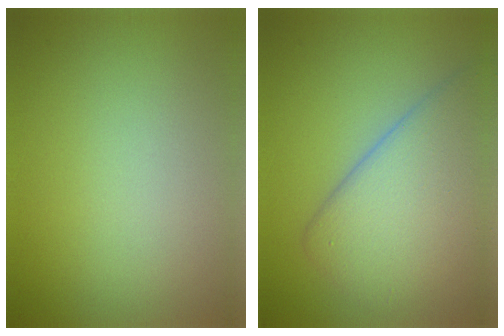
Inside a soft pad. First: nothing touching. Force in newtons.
{"total": 6.6, "press": 6.6, "slide": 0.1}